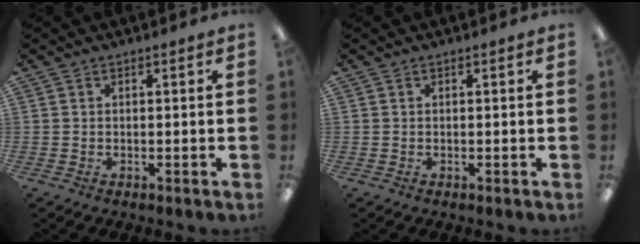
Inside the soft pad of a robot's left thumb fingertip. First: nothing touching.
{"total": 0.0}